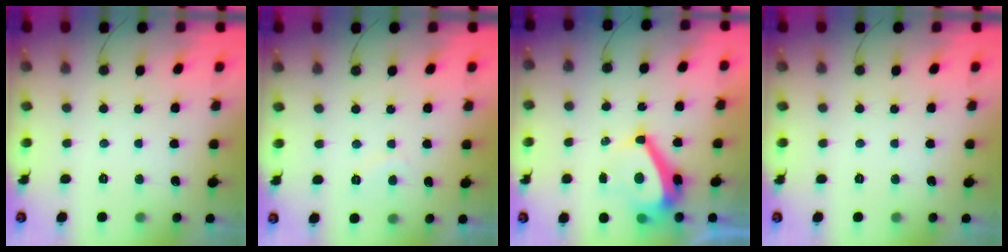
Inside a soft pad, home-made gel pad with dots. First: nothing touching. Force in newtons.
{"total": 1.4, "press": 1.3, "slide": 0.5}
{"total": 9.0, "press": 8.4, "slide": 3.1}
{"total": 0.0}